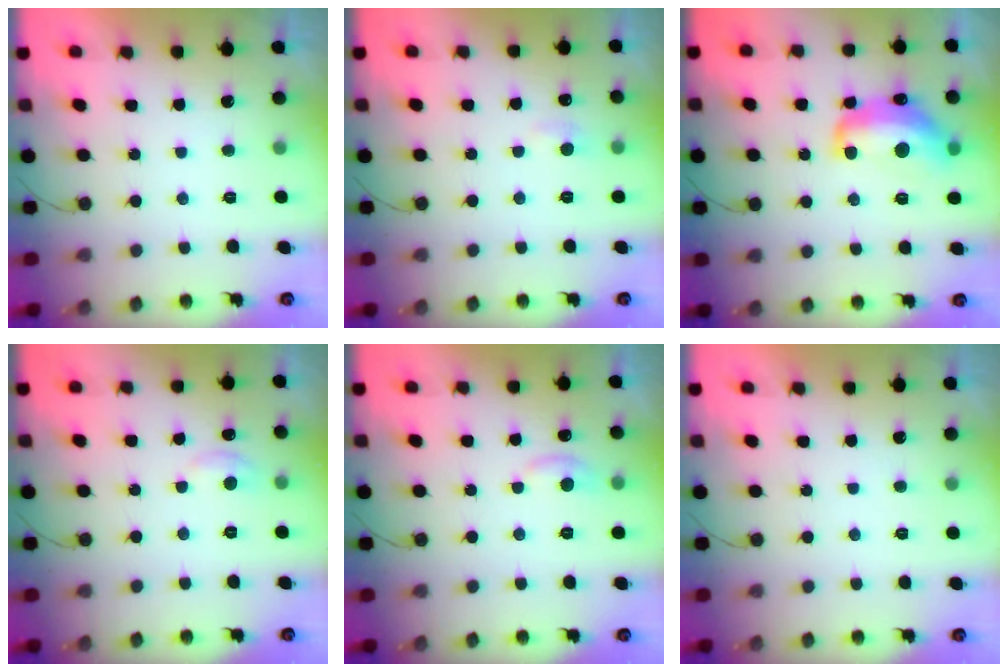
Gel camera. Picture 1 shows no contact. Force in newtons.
{"total": 5.8, "press": 5.7, "slide": 0.8}
{"total": 14.3, "press": 14.3, "slide": 1.3}
{"total": 3.4, "press": 3.4, "slide": 0.4}
{"total": 6.3, "press": 6.3, "slide": 0.7}
{"total": 0.0}